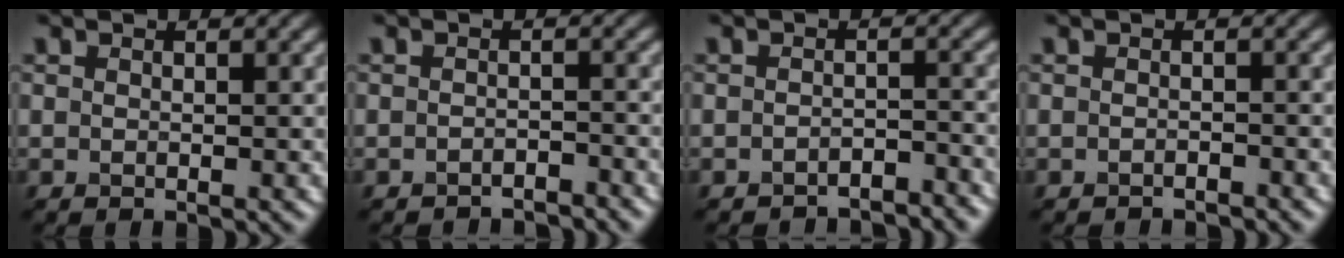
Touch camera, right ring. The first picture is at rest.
{"total": 2.4, "force": [-2.3, 0.5, 0.4], "torque": [-0.002, 0.004, -0.034]}
{"total": 3.6, "force": [-3.4, 0.8, 0.8], "torque": [-0.009, -0.001, -0.047]}
{"total": 1.2, "force": [-1.2, 0.3, 0.1], "torque": [0.000, 0.001, -0.020]}